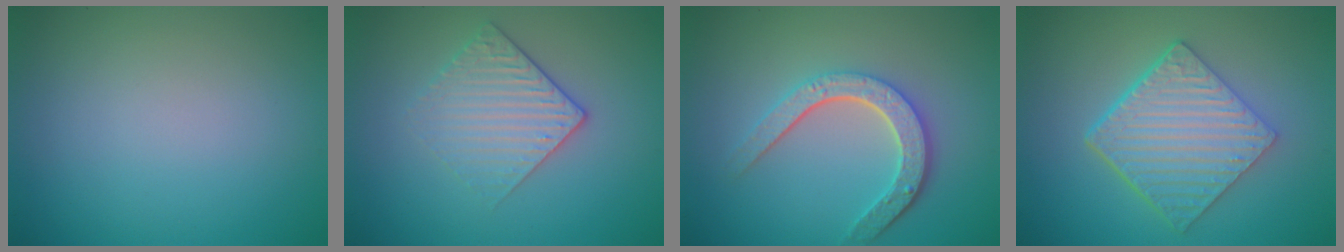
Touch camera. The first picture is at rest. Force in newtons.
{"total": 2.9, "press": 2.6, "slide": 1.2}
{"total": 4.6, "press": 3.5, "slide": 3.0}
{"total": 6.5, "press": 4.5, "slide": 4.7}